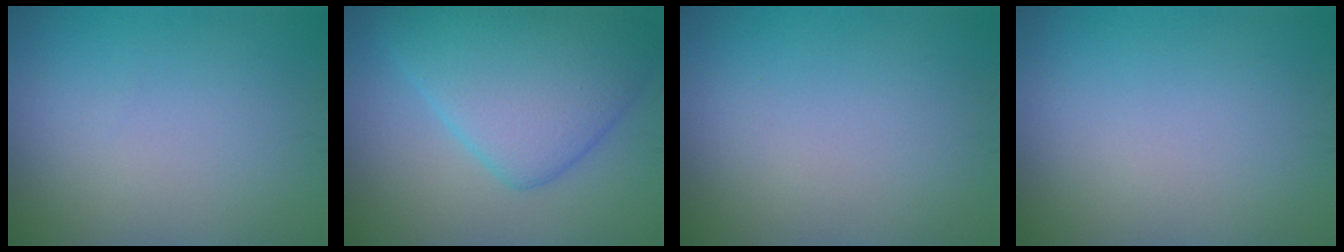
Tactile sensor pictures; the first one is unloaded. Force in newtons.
{"total": 8.3, "press": 8.3, "slide": 0.2}
{"total": 0.0}
{"total": 0.0}